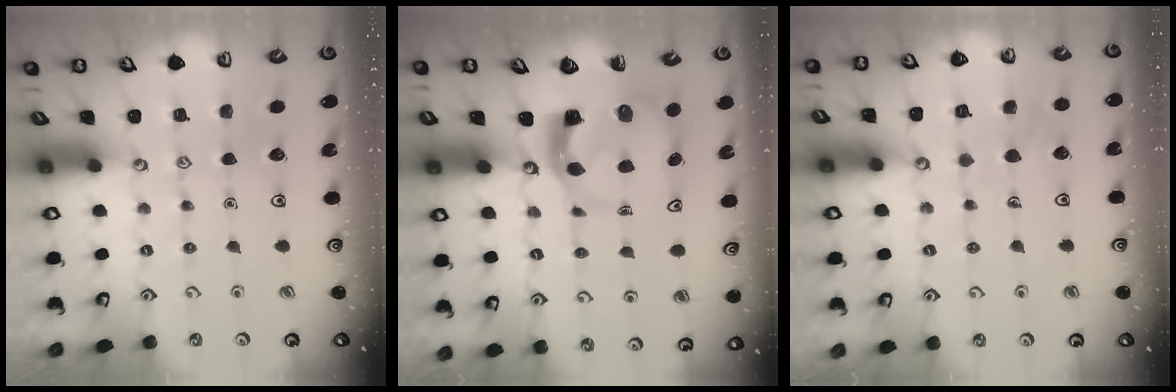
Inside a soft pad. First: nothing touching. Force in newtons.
{"total": 3.8, "press": 3.7, "slide": 0.6}
{"total": 5.7, "press": 5.7, "slide": 0.3}